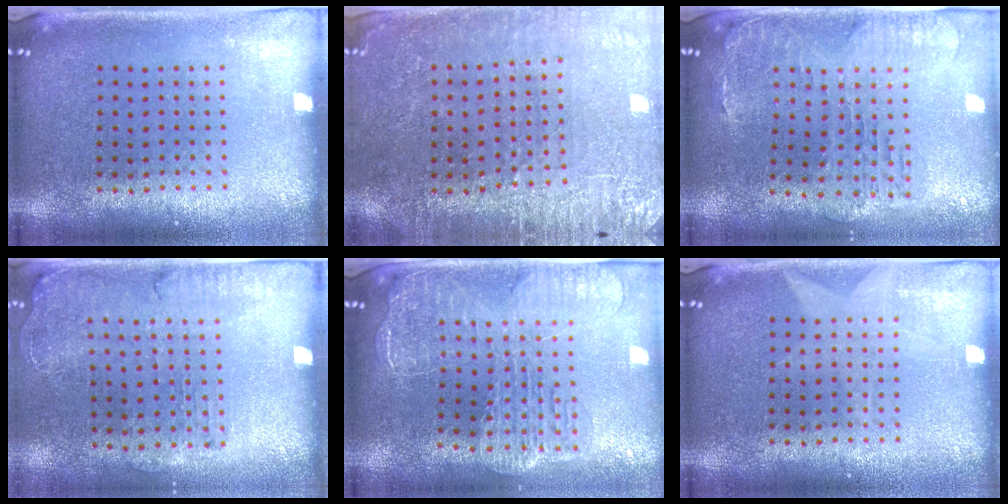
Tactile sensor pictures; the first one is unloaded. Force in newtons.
{"total": 3.0, "press": 2.8, "slide": 0.8}
{"total": 0.9, "press": 0.8, "slide": 0.3}
{"total": 1.4, "press": 1.2, "slide": 0.7}
{"total": 2.7, "press": 2.3, "slide": 1.4}
{"total": 0.9, "press": 0.9, "slide": 0.2}